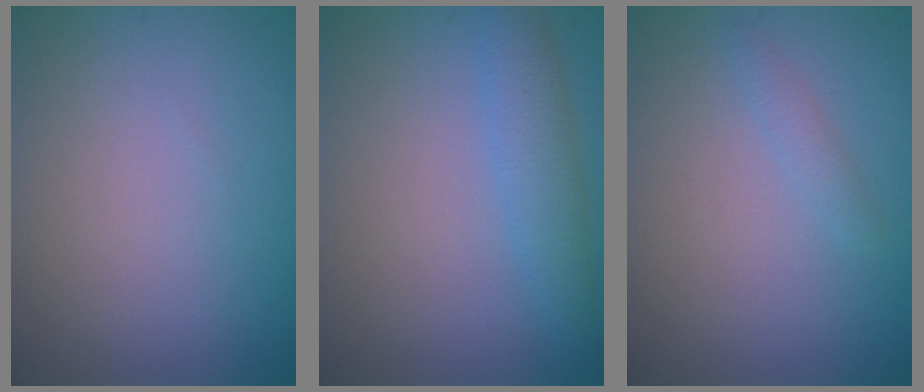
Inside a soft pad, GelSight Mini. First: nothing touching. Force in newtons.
{"total": 2.6, "press": 2.6, "slide": 0.0}
{"total": 1.0, "press": 1.0, "slide": 0.0}